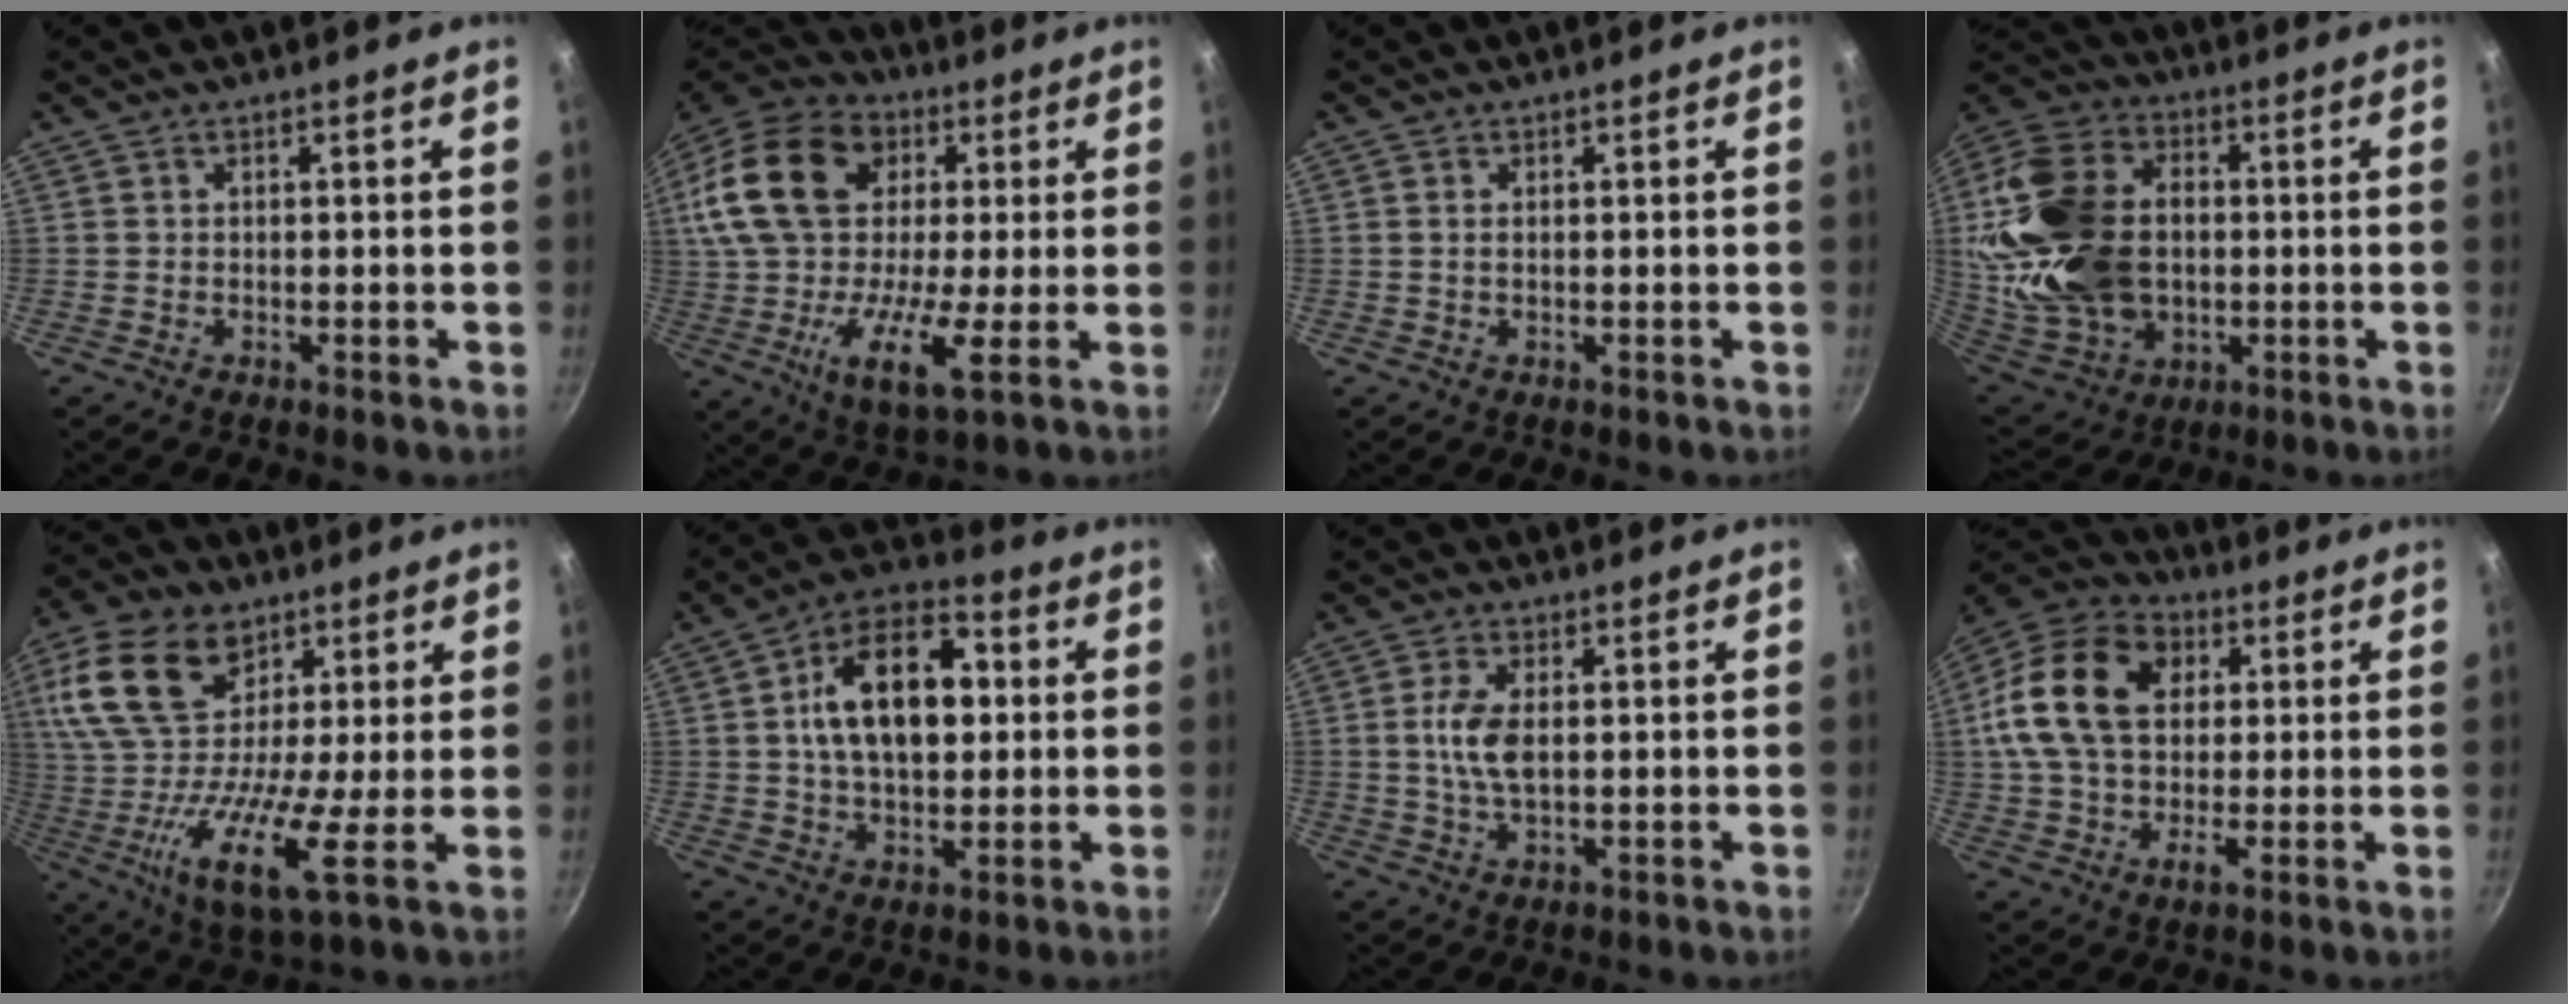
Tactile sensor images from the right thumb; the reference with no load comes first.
{"total": 26.6, "force": [3.9, 15.9, 20.9], "torque": [-0.399, 0.020, 0.045]}
{"total": 0.9, "force": [0.2, 0.5, 0.8], "torque": [-0.015, 0.001, 0.002]}
{"total": 26.4, "force": [0.7, 18.7, 18.6], "torque": [-0.360, 0.015, 0.025]}
{"total": 23.2, "force": [7.5, 12.2, 18.3], "torque": [-0.362, -0.010, 0.111]}
{"total": 17.0, "force": [2.5, 10.2, 13.4], "torque": [-0.187, 0.021, 0.026]}
{"total": 6.7, "force": [0.5, 3.4, 5.7], "torque": [-0.115, 0.002, 0.009]}
{"total": 20.8, "force": [4.1, 14.2, 14.6], "torque": [-0.261, 0.021, 0.055]}